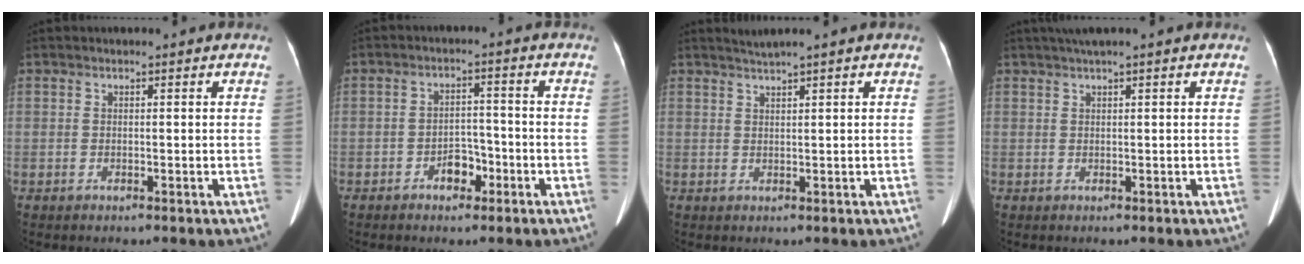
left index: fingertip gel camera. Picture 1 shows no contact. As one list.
[{"total": 3.9, "force": [-2.3, 2.2, 2.1], "torque": [-0.034, 0.008, -0.035]}, {"total": 1.8, "force": [1.5, -0.7, 0.7], "torque": [-0.016, 0.005, 0.034]}, {"total": 2.4, "force": [1.7, -0.3, 1.7], "torque": [-0.034, 0.020, 0.035]}]